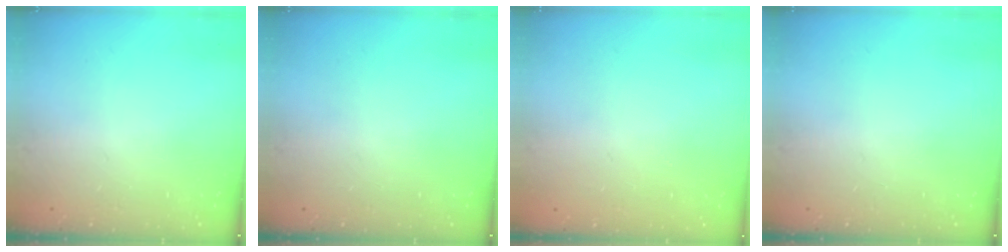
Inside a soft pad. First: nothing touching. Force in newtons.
{"total": 0.0}
{"total": 0.0}
{"total": 0.0}